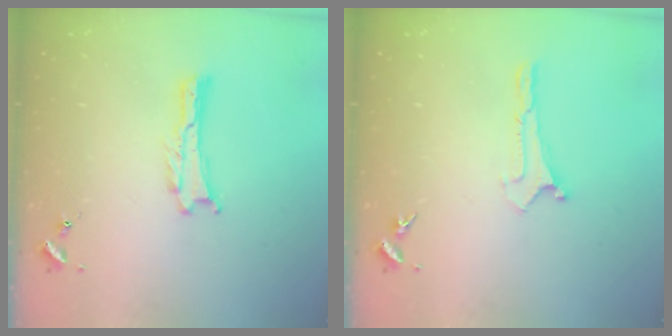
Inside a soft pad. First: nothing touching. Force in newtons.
{"total": 0.0}